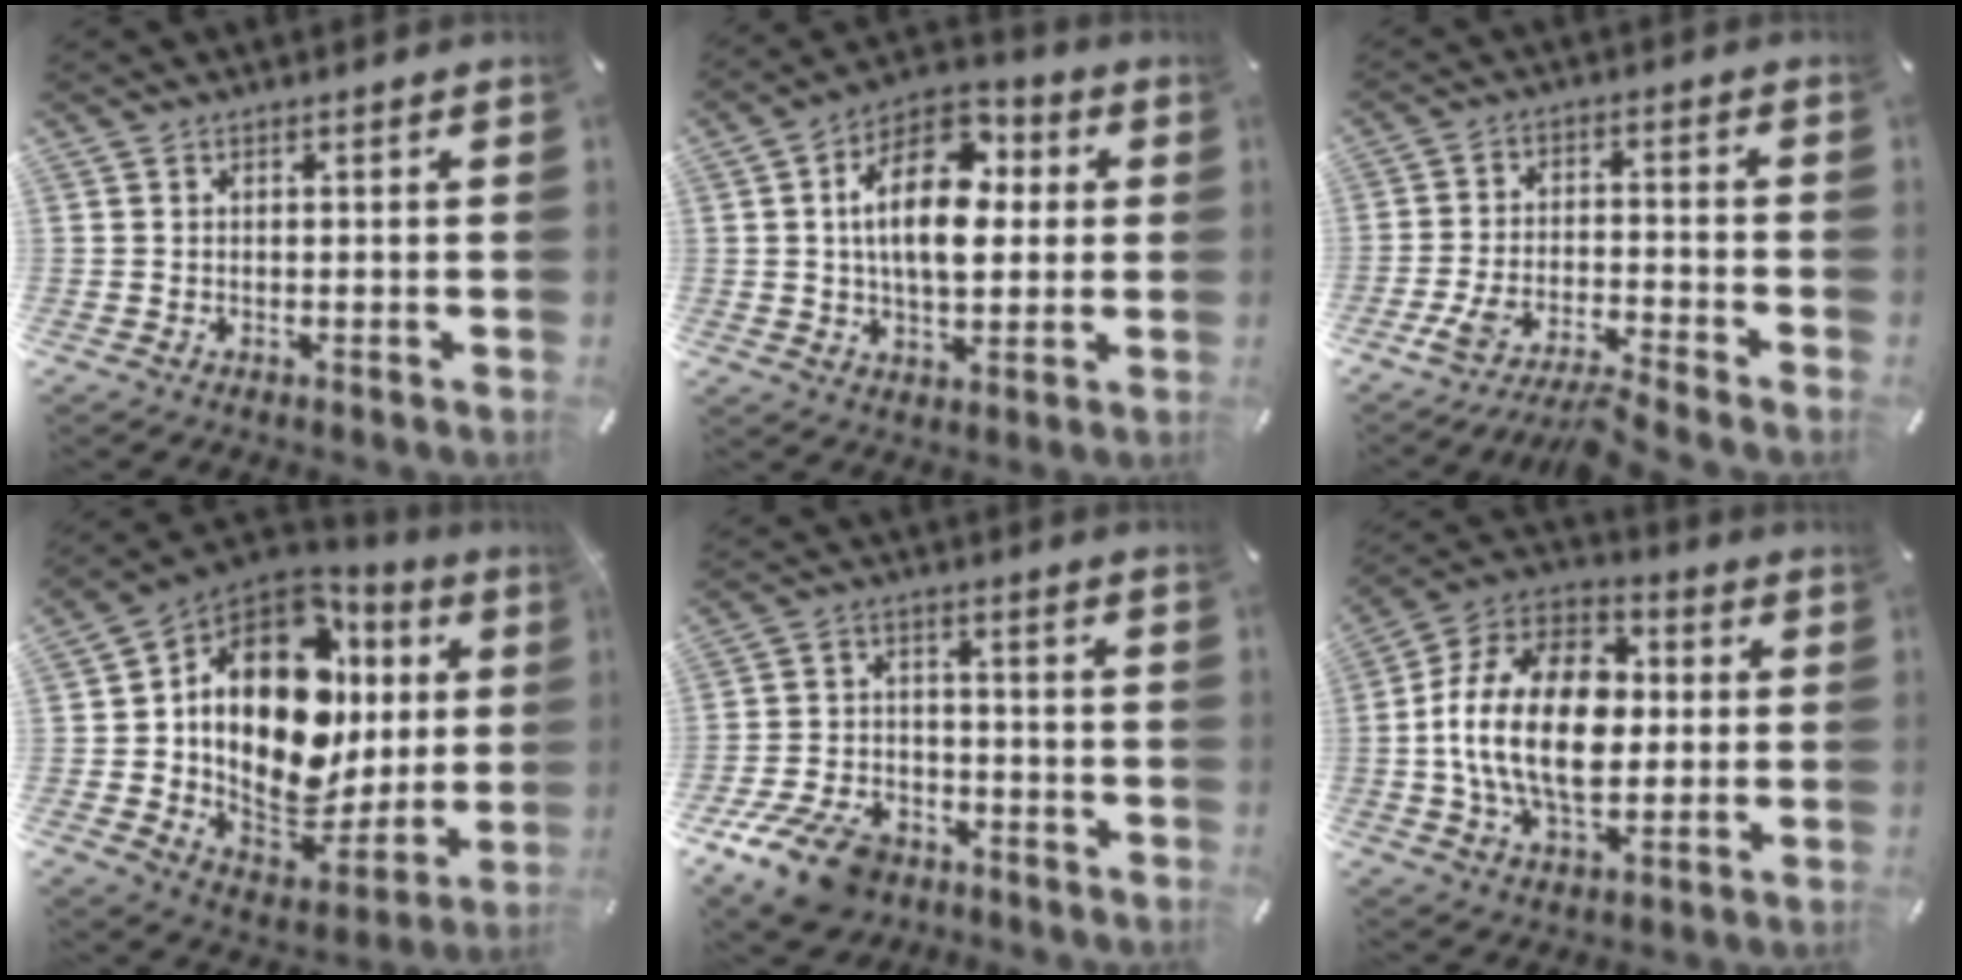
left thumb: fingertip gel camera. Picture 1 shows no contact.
{"total": 16.0, "force": [3.1, 10.2, 11.9], "torque": [-0.214, -0.008, 0.051]}
{"total": 8.6, "force": [-7.1, 1.8, 4.5], "torque": [-0.088, 0.014, -0.137]}
{"total": 21.8, "force": [4.5, 14.3, 15.8], "torque": [-0.274, -0.055, 0.074]}
{"total": 12.2, "force": [-8.0, 7.1, 5.9], "torque": [-0.113, 0.052, -0.144]}
{"total": 20.8, "force": [-1.1, 14.1, 15.3], "torque": [-0.315, 0.014, -0.022]}